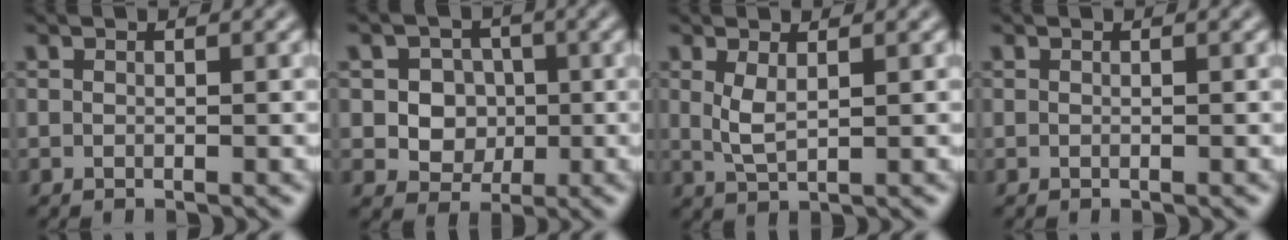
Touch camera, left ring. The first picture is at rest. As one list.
[{"total": 4.6, "force": [0.2, 4.1, 2.1], "torque": [-0.017, 0.010, -0.008]}, {"total": 2.0, "force": [0.7, 0.7, 1.8], "torque": [-0.044, -0.003, 0.018]}, {"total": 0.0}]